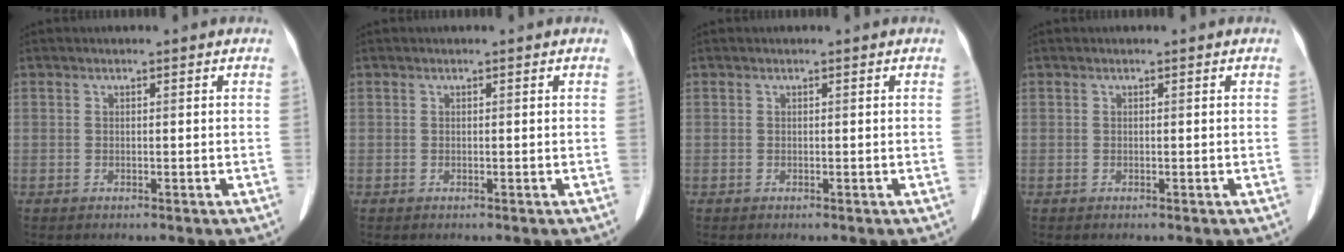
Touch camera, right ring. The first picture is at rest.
{"total": 0.0}
{"total": 0.0}
{"total": 0.0}